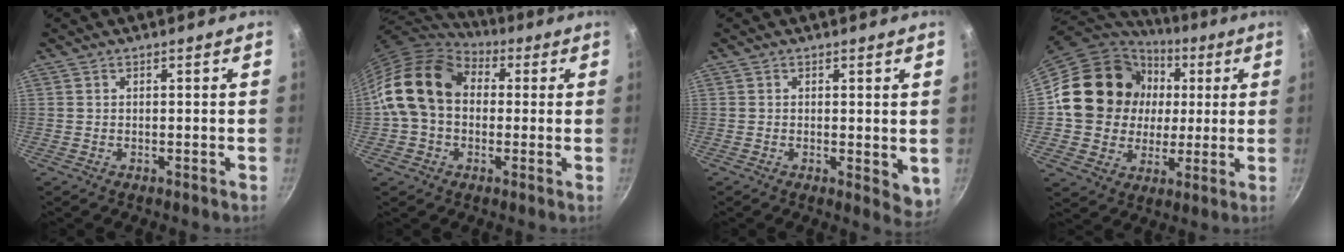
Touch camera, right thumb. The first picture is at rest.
{"total": 16.1, "force": [1.8, 12.1, 10.6], "torque": [-0.167, 0.032, 0.018]}
{"total": 4.6, "force": [0.3, 2.3, 3.9], "torque": [-0.048, -0.011, 0.005]}
{"total": 20.2, "force": [3.3, 18.0, 8.7], "torque": [-0.141, 0.019, 0.063]}